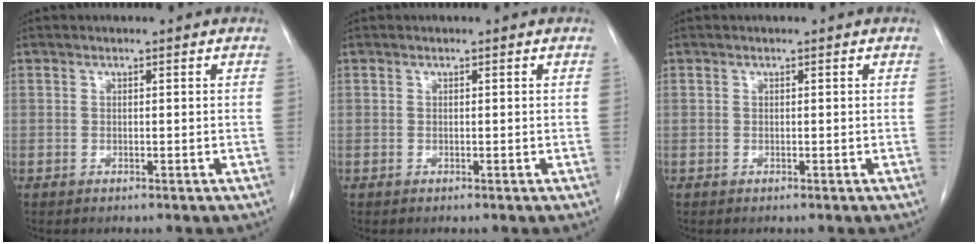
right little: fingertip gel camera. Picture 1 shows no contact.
{"total": 0.0}
{"total": 0.0}